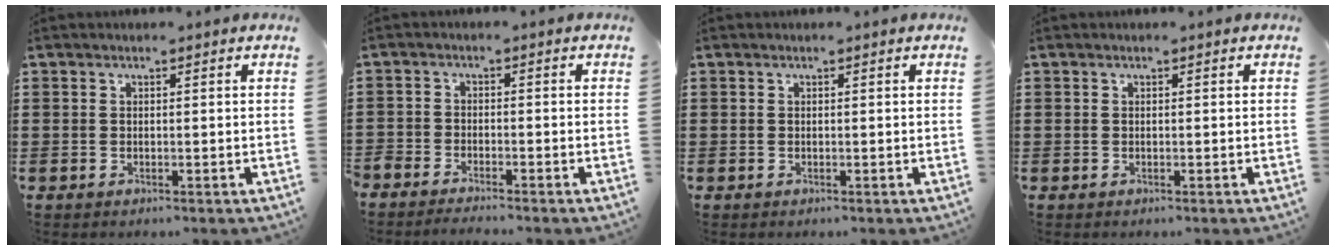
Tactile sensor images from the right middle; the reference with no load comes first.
{"total": 2.5, "force": [-2.5, 0.2, -0.1], "torque": [-0.012, -0.002, -0.057]}
{"total": 0.0}
{"total": 0.0}